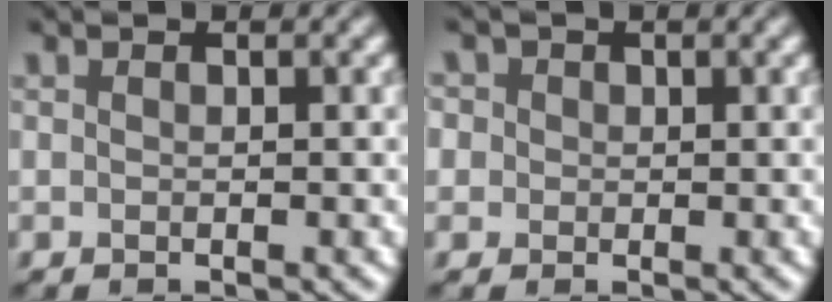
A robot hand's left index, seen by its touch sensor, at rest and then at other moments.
{"total": 3.1, "force": [1.2, 2.5, 1.4], "torque": [-0.026, 0.023, 0.002]}